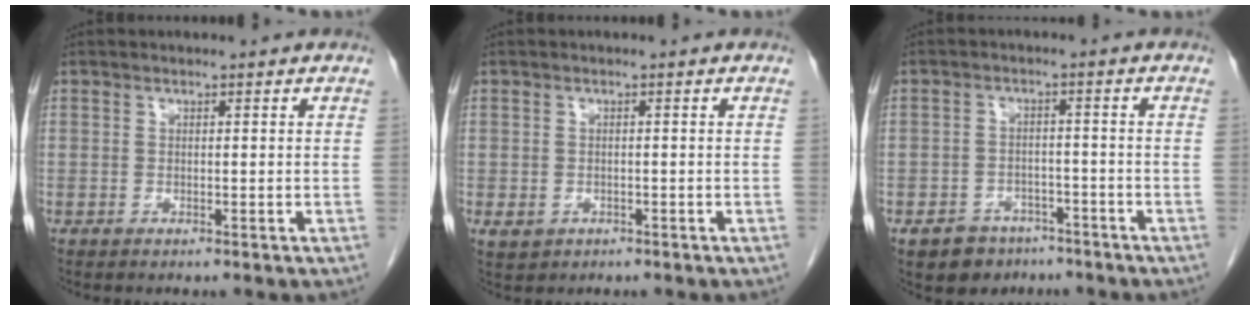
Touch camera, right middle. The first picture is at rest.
{"total": 2.1, "force": [-0.8, 1.7, 0.8], "torque": [-0.014, 0.001, -0.002]}
{"total": 5.6, "force": [-3.8, 4.0, 1.1], "torque": [-0.018, 0.009, -0.052]}